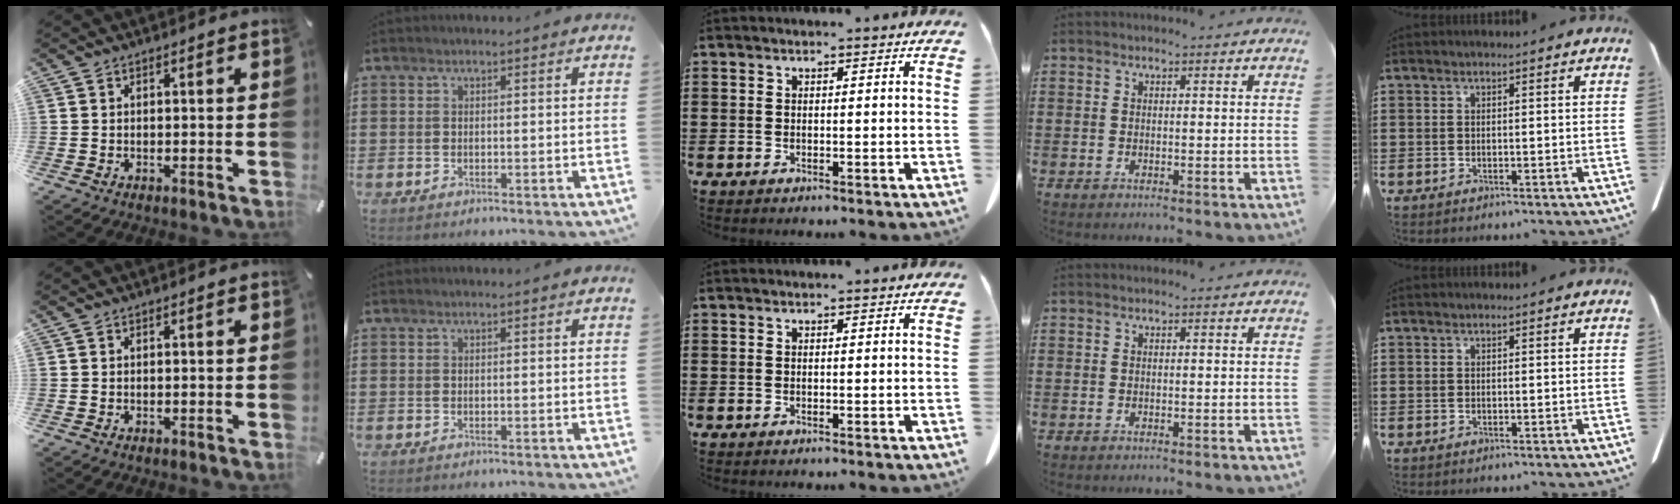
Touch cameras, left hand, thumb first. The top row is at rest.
{}